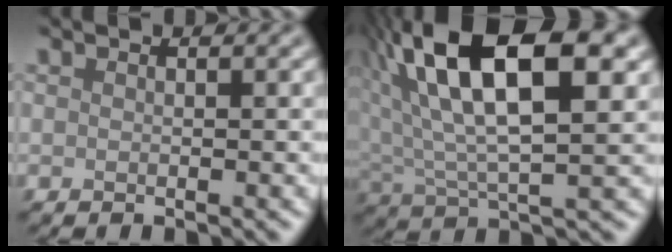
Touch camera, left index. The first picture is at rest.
{"total": 12.6, "force": [5.2, 4.9, 10.3], "torque": [-0.189, 0.023, 0.086]}